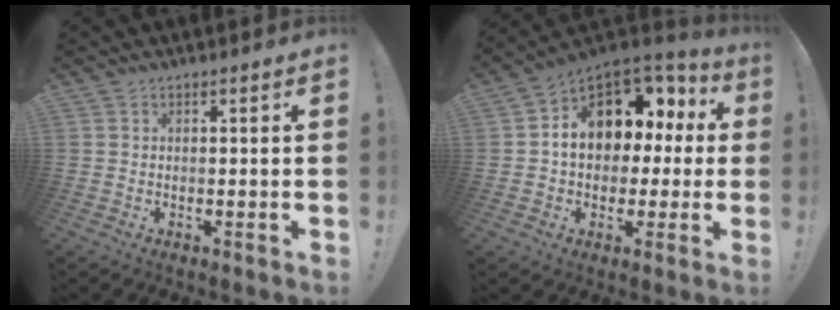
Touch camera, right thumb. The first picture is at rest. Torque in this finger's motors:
{"motor_torque": [2.46, 2.54, 0.48, -0.17, 0.44]}